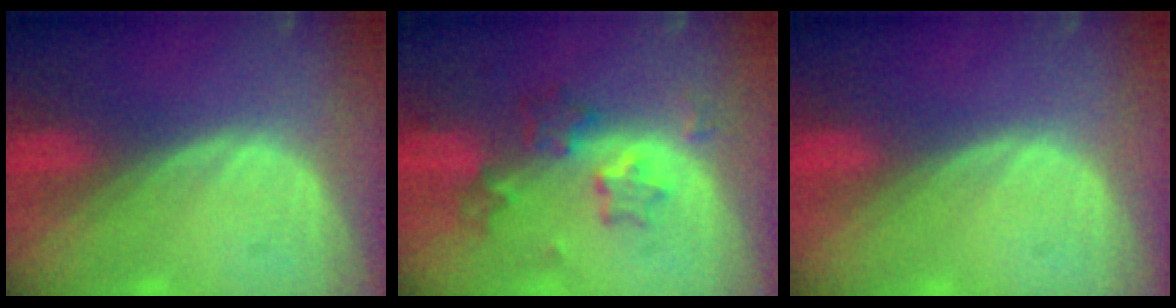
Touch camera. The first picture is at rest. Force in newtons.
{"total": 6.9, "press": 6.1, "slide": 3.0}
{"total": 0.0}